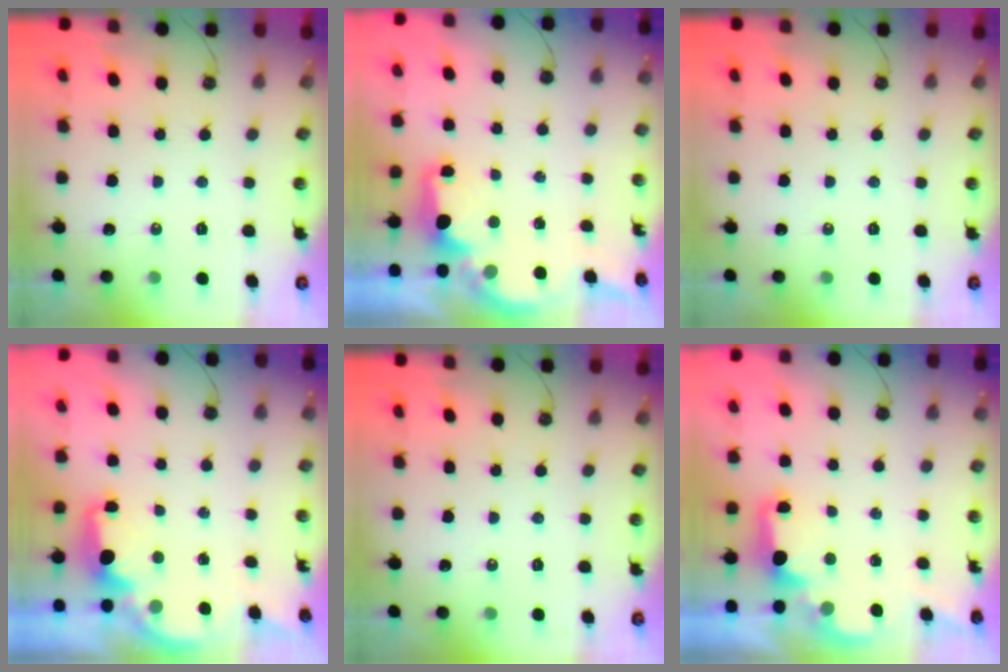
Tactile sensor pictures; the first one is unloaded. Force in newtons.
{"total": 3.0, "press": 2.9, "slide": 0.5}
{"total": 0.0}
{"total": 2.8, "press": 2.7, "slide": 0.9}
{"total": 0.0}
{"total": 2.3, "press": 2.2, "slide": 0.7}